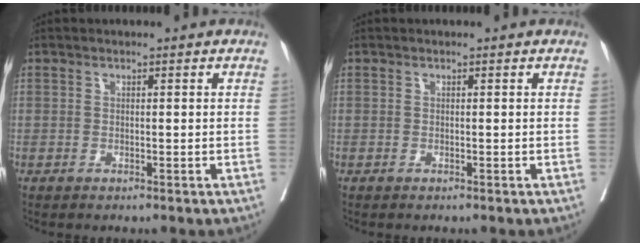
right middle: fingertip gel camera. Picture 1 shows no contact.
{"total": 0.0}